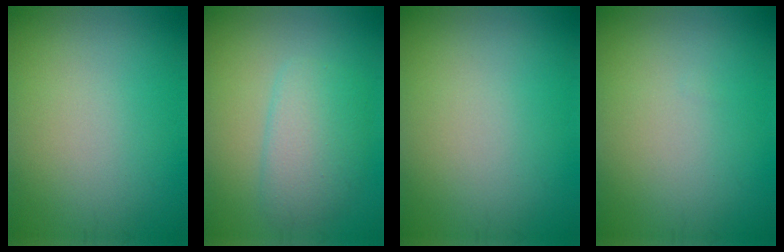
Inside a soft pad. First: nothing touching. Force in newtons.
{"total": 3.9, "press": 3.9, "slide": 0.1}
{"total": 0.0}
{"total": 0.0}